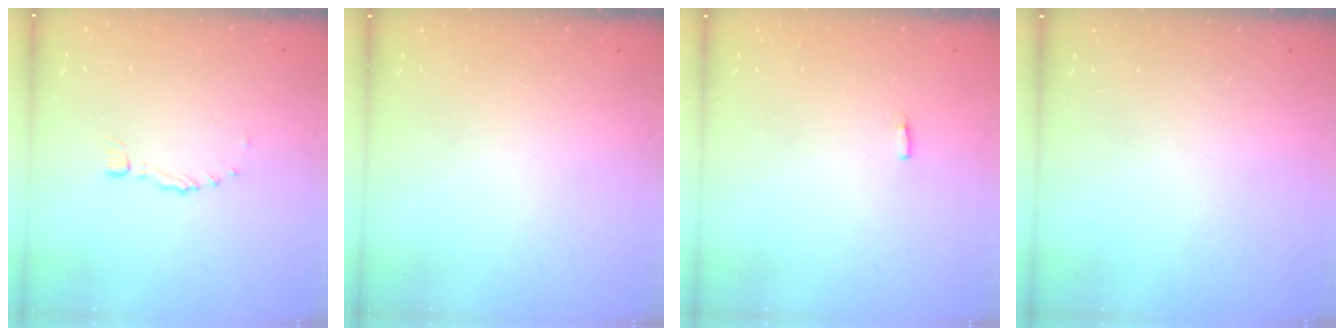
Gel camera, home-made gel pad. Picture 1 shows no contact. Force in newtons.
{"total": 1.6, "press": 1.6, "slide": 0.2}
{"total": 3.0, "press": 2.9, "slide": 0.5}
{"total": 0.0}